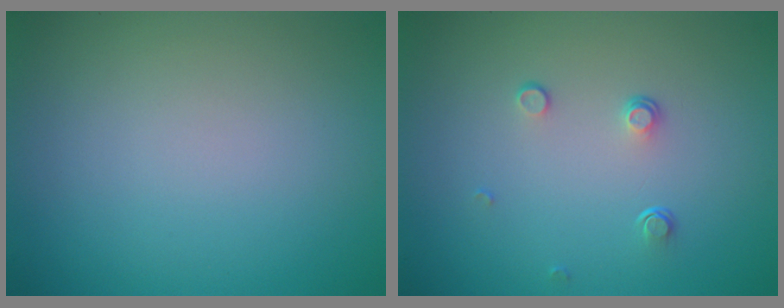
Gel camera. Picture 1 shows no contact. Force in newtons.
{"total": 1.0, "press": 0.7, "slide": 0.8}